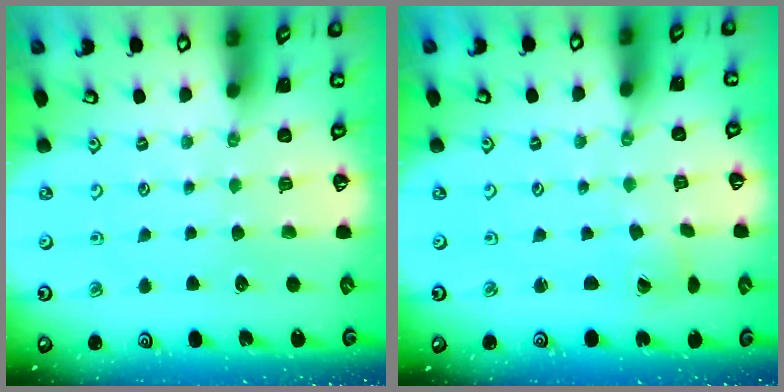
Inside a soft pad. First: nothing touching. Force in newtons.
{"total": 0.6, "press": 0.6, "slide": 0.0}